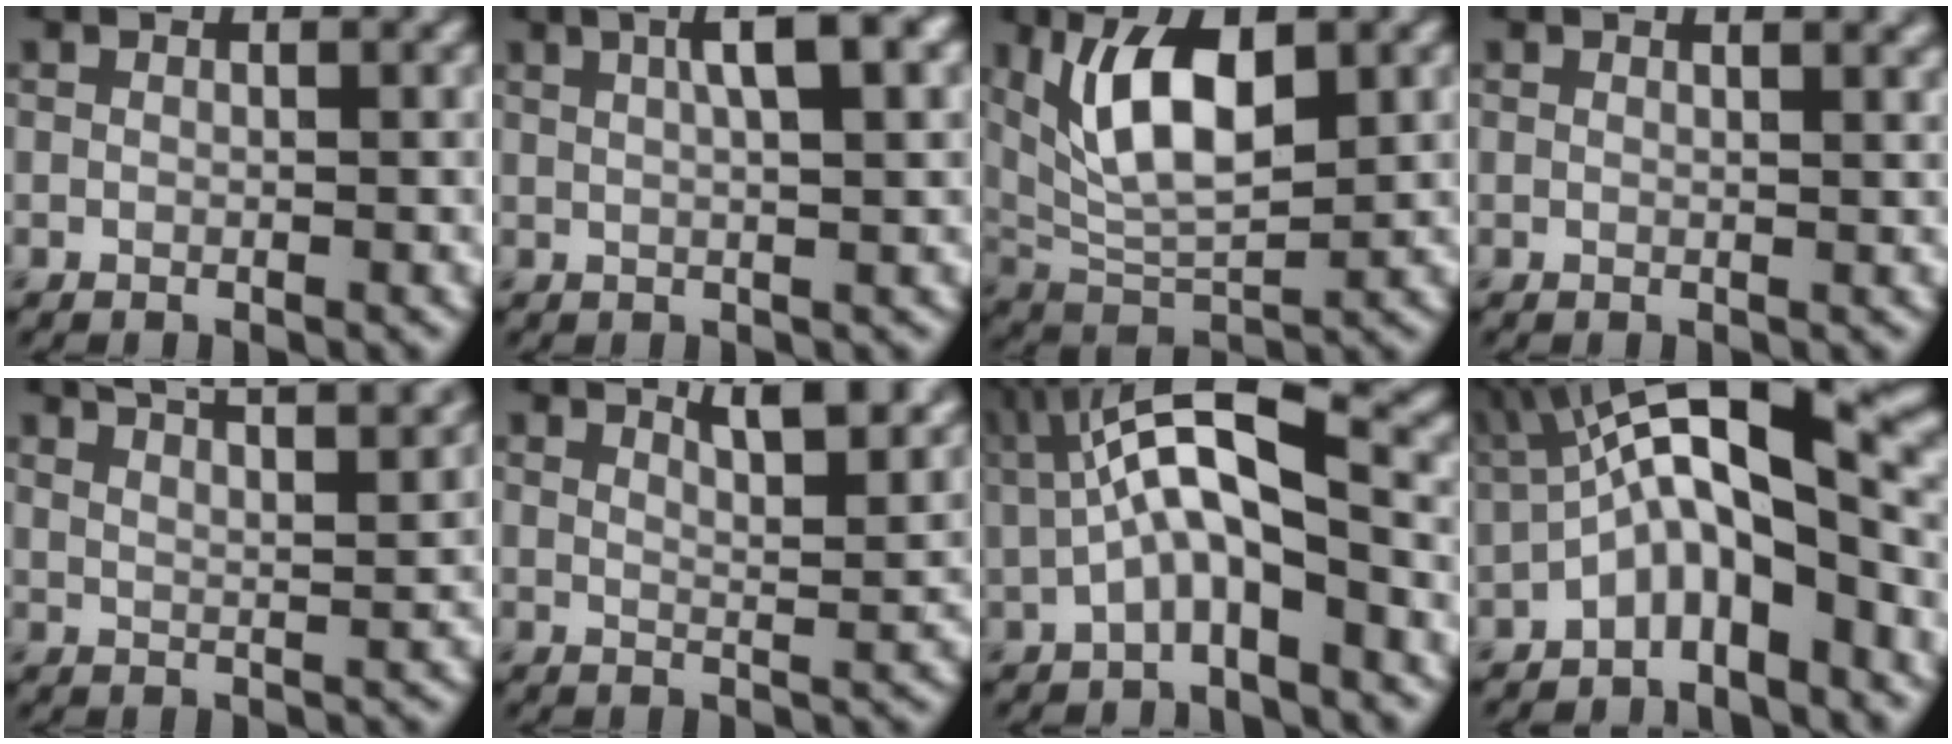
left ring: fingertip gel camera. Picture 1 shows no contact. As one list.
[{"total": 5.8, "force": [2.0, 1.4, 5.2], "torque": [-0.071, 0.013, 0.027]}, {"total": 7.9, "force": [2.4, 3.5, 6.7], "torque": [-0.125, 0.000, 0.045]}, {"total": 2.3, "force": [1.6, 0.9, 1.4], "torque": [-0.004, 0.005, 0.008]}, {"total": 12.0, "force": [8.9, 4.2, 6.9], "torque": [-0.061, 0.051, 0.081]}, {"total": 5.6, "force": [3.9, 1.9, 3.6], "torque": [-0.030, 0.022, 0.038]}, {"total": 7.3, "force": [0.4, 2.4, 6.8], "torque": [-0.125, 0.018, -0.004]}, {"total": 9.9, "force": [-0.8, 3.3, 9.3], "torque": [-0.149, 0.026, -0.032]}]